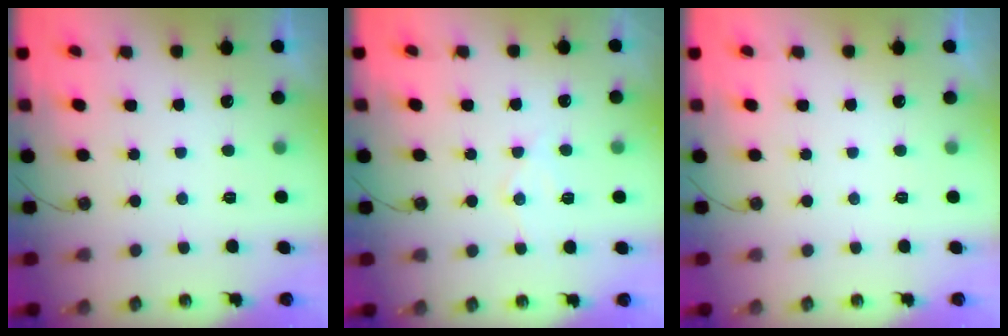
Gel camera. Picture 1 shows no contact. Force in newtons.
{"total": 8.6, "press": 8.6, "slide": 0.8}
{"total": 0.0}